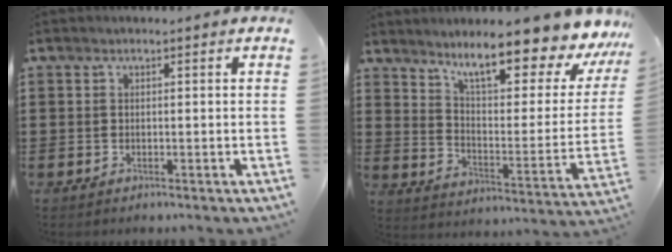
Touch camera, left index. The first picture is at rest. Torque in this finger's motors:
{"motor_torque": [2.14, 0.00, 0.53, 0.21]}